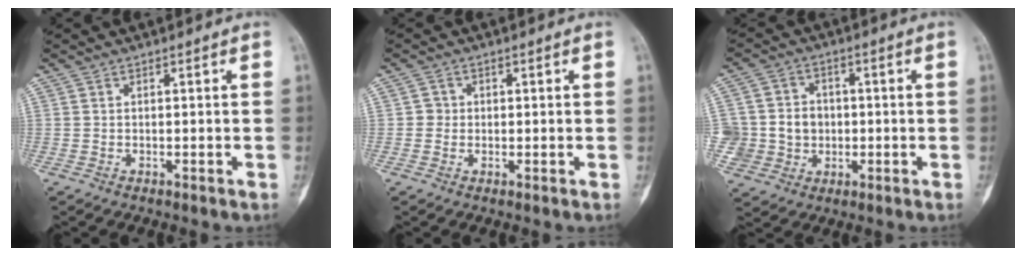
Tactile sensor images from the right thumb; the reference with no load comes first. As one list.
[{"total": 1.7, "force": [0.0, 1.7, 0.3], "torque": [0.007, 0.006, -0.004]}, {"total": 10.3, "force": [-0.5, 9.8, 3.0], "torque": [-0.028, 0.023, 0.000]}]